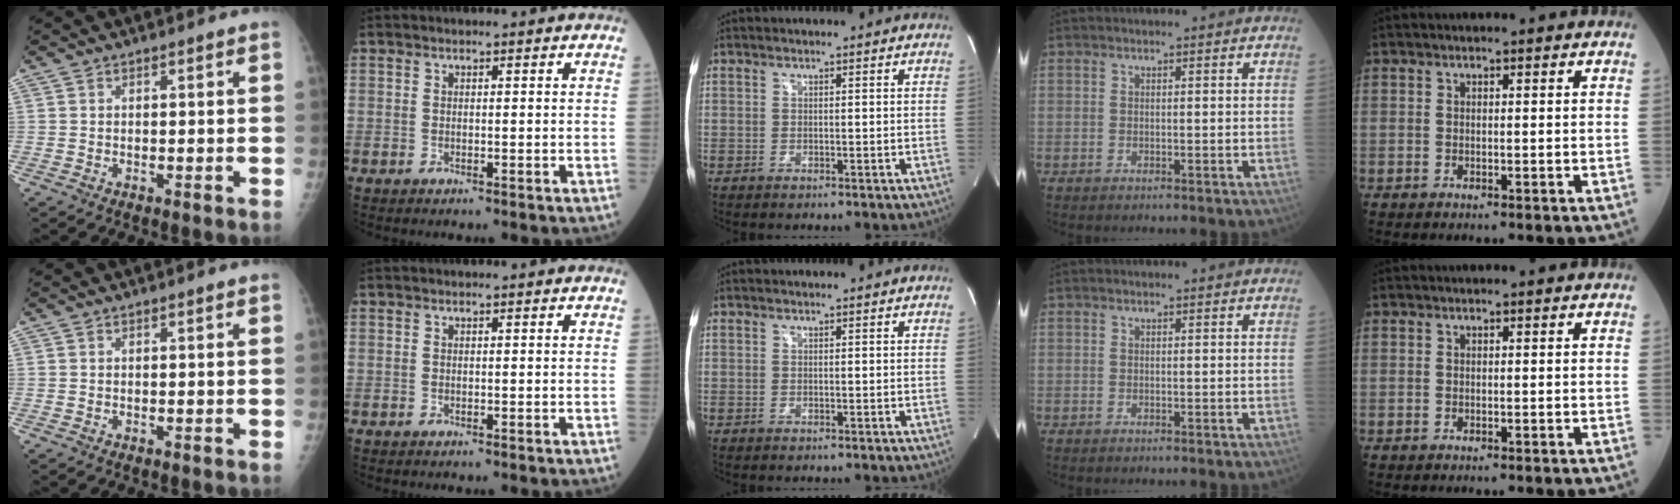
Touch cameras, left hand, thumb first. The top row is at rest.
{}